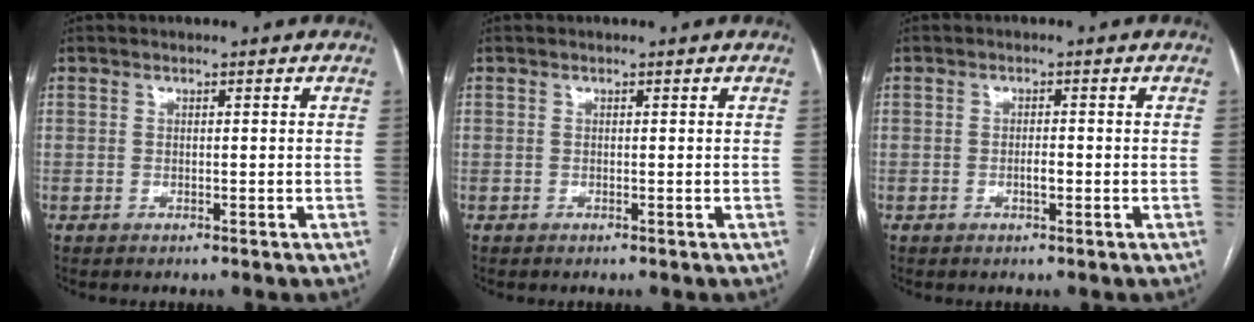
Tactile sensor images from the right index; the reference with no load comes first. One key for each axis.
{"total": 0.0}
{"total": 1.5, "fx": -0.5, "fy": 0.5, "fz": 1.4, "tx": -0.022, "ty": 0.002, "tz": -0.007}